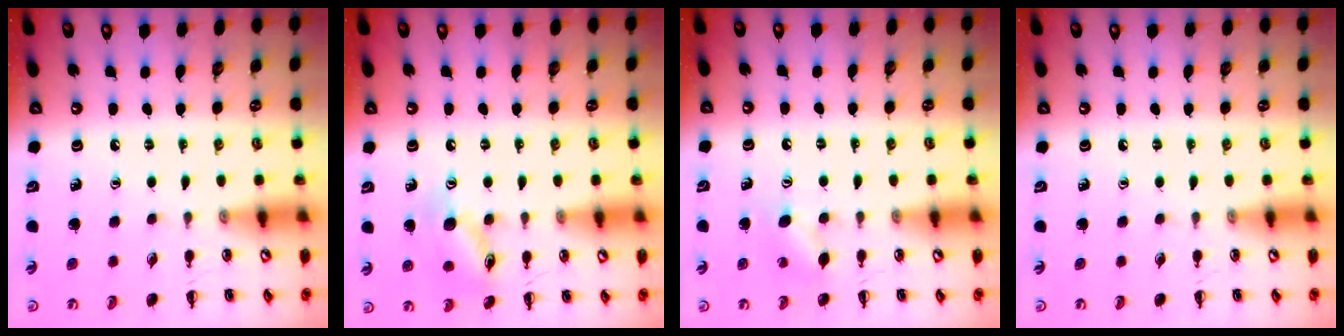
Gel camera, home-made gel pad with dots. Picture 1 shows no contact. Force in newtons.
{"total": 10.5, "press": 10.5, "slide": 0.5}
{"total": 6.7, "press": 6.5, "slide": 1.5}
{"total": 0.0}